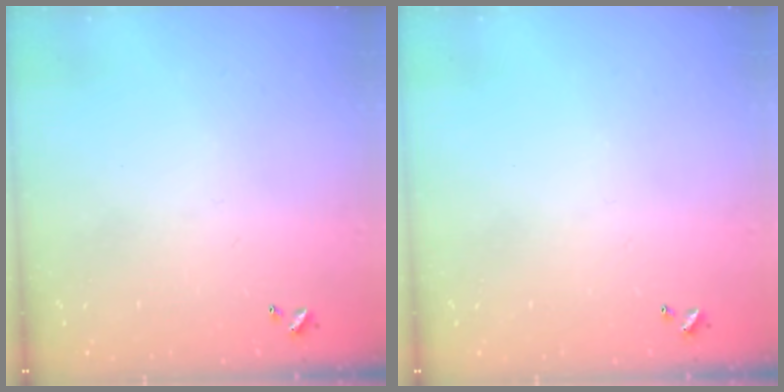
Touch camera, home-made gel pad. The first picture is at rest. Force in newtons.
{"total": 0.0}